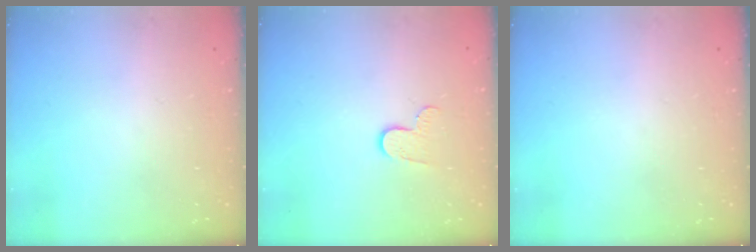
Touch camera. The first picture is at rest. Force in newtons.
{"total": 6.9, "press": 6.9, "slide": 0.7}
{"total": 0.0}